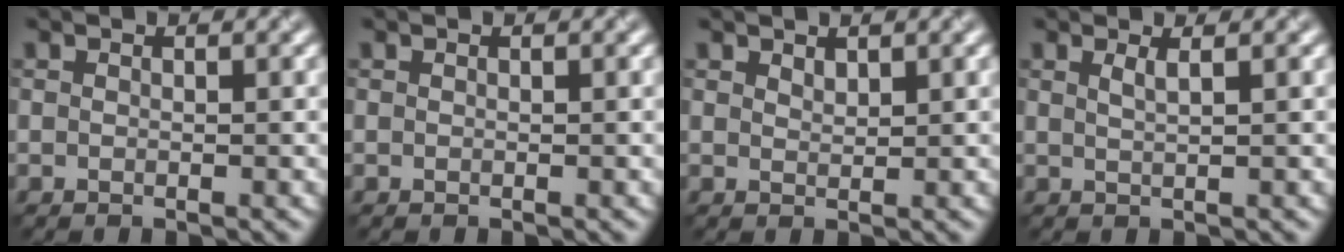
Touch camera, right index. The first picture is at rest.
{"total": 0.0}
{"total": 0.9, "force": [0.8, 0.3, 0.3], "torque": [-0.006, -0.002, 0.018]}
{"total": 1.3, "force": [0.6, 0.4, 1.0], "torque": [-0.010, -0.001, 0.008]}